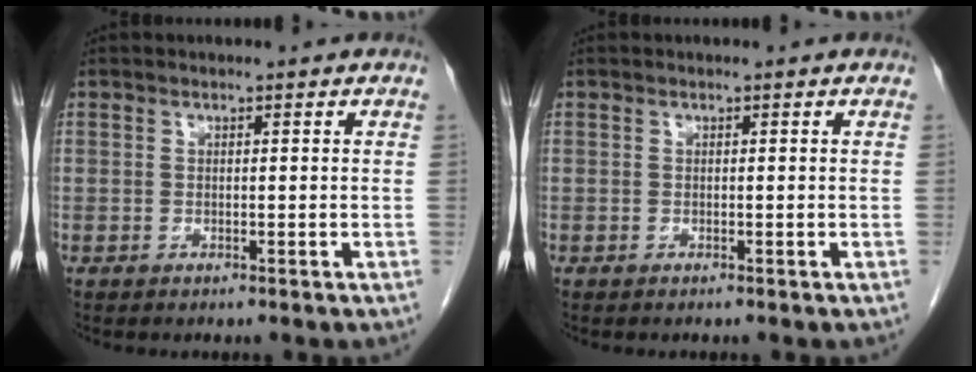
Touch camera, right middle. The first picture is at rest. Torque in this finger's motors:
{"motor_torque": [-0.14, -0.30, -0.06, -0.01]}